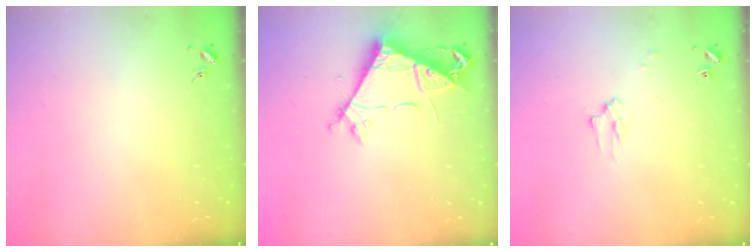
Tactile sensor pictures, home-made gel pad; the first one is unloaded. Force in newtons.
{"total": 7.5, "press": 7.5, "slide": 0.7}
{"total": 2.2, "press": 2.2, "slide": 0.2}